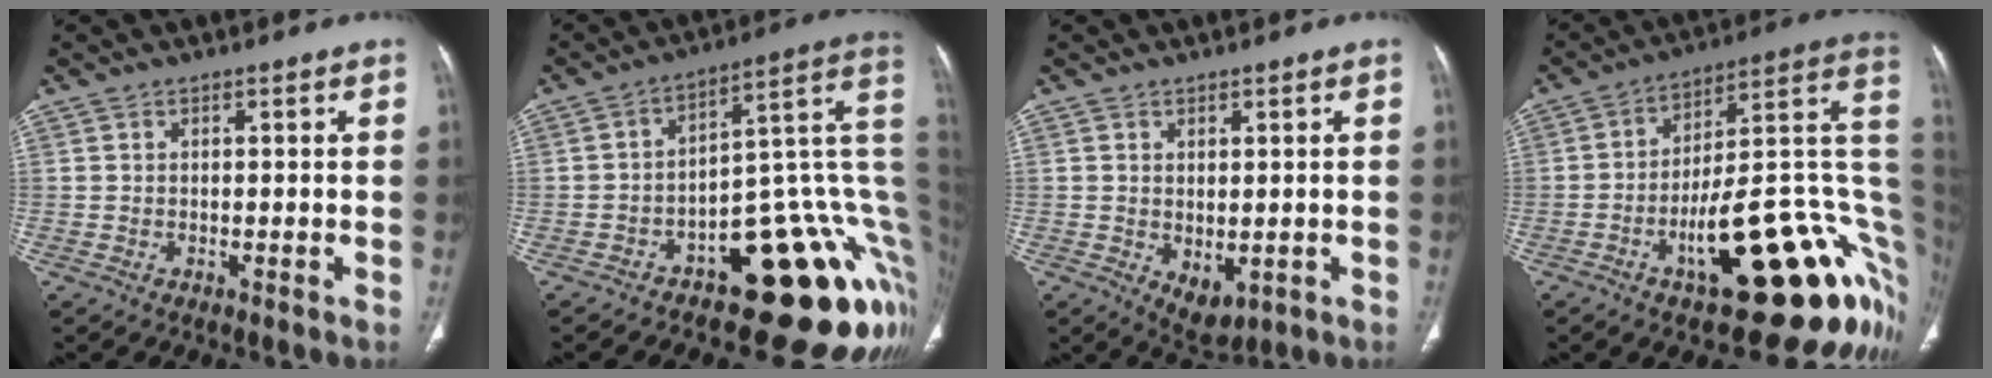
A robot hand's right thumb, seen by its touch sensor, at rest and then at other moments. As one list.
[{"total": 23.1, "force": [-5.6, 10.3, 20.0], "torque": [-0.145, 0.077, -0.067]}, {"total": 4.6, "force": [-0.7, 2.9, 3.5], "torque": [-0.044, -0.006, 0.009]}, {"total": 29.1, "force": [-7.3, 10.3, 26.2], "torque": [-0.261, 0.046, -0.095]}]